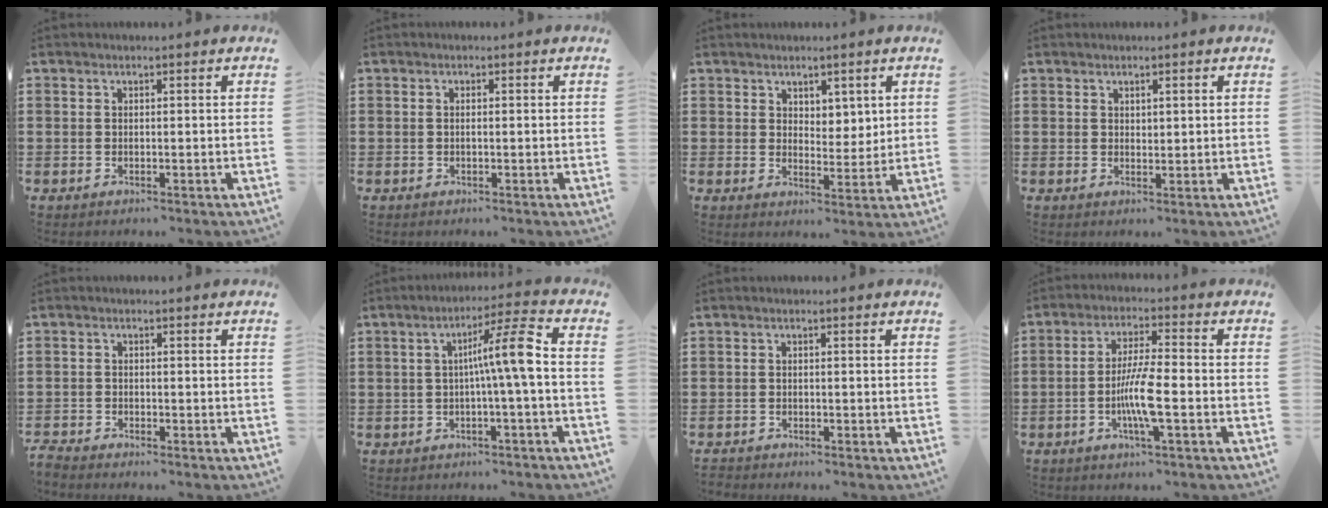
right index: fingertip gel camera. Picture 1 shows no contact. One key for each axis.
{"total": 0.6, "fx": -0.1, "fy": 0.1, "fz": 0.6, "tx": -0.012, "ty": -0.003, "tz": -0.001}
{"total": 3.8, "fx": 2.8, "fy": 2.5, "fz": 0.4, "tx": -0.012, "ty": 0.001, "tz": 0.052}
{"total": 1.0, "fx": 0.8, "fy": 0.5, "fz": 0.4, "tx": -0.009, "ty": 0.002, "tz": 0.015}
{"total": 1.5, "fx": -1.5, "fy": 0.0, "fz": 0.0, "tx": -0.003, "ty": -0.001, "tz": -0.033}
{"total": 8.4, "fx": -0.1, "fy": 0.2, "fz": 8.4, "tx": -0.139, "ty": -0.002, "tz": -0.015}
{"total": 0.8, "fx": -0.8, "fy": 0.1, "fz": -0.1, "tx": 0.001, "ty": 0.002, "tz": -0.018}
{"total": 7.4, "fx": -2.1, "fy": 1.0, "fz": 7.0, "tx": -0.145, "ty": -0.012, "tz": -0.045}